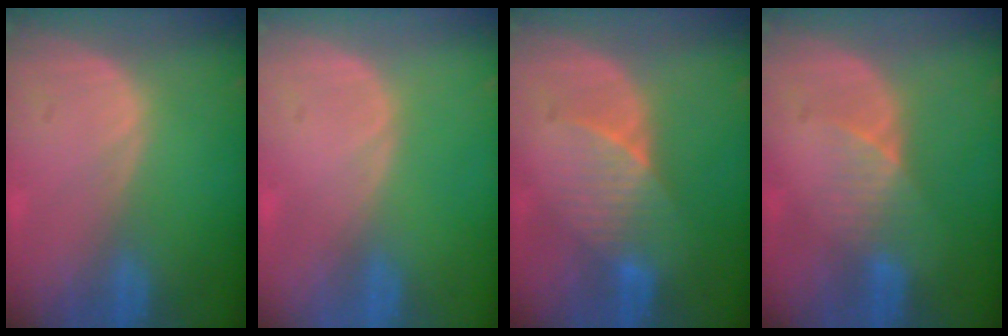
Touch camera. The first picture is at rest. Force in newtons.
{"total": 0.0}
{"total": 5.2, "press": 5.1, "slide": 1.3}
{"total": 3.6, "press": 3.3, "slide": 1.4}